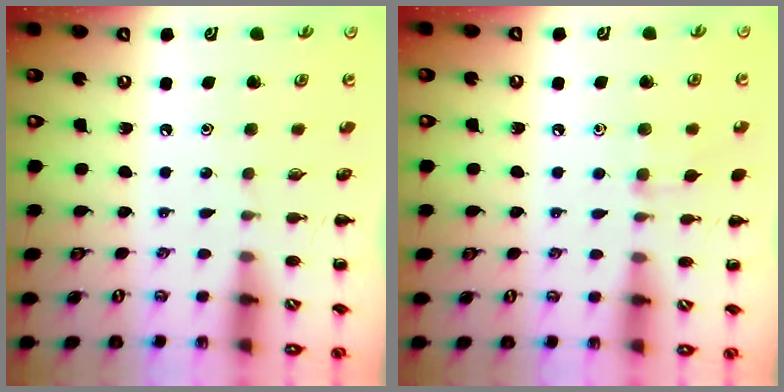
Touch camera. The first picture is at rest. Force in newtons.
{"total": 6.5, "press": 6.2, "slide": 2.0}